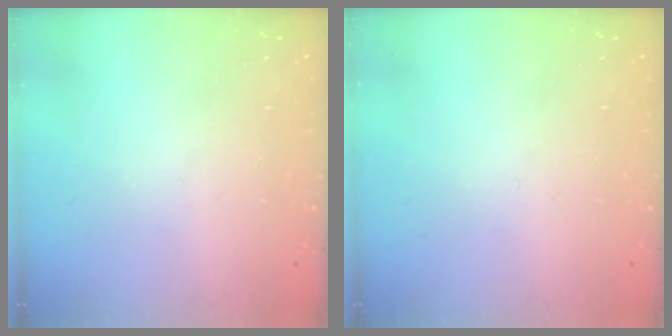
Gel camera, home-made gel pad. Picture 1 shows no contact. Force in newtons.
{"total": 0.0}